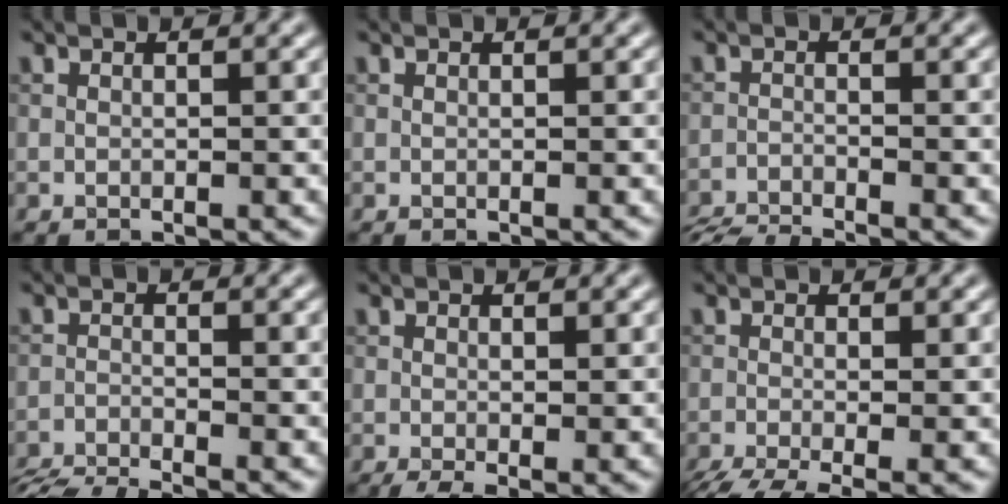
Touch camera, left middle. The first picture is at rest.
{"total": 0.0}
{"total": 5.0, "force": [-4.7, 0.5, 1.5], "torque": [-0.031, -0.021, -0.086]}
{"total": 5.4, "force": [-4.9, 0.7, 2.1], "torque": [-0.041, -0.021, -0.089]}
{"total": 2.6, "force": [-0.8, 0.8, 2.4], "torque": [-0.043, -0.012, -0.013]}
{"total": 6.1, "force": [-3.5, 2.0, 4.6], "torque": [-0.090, -0.020, -0.059]}